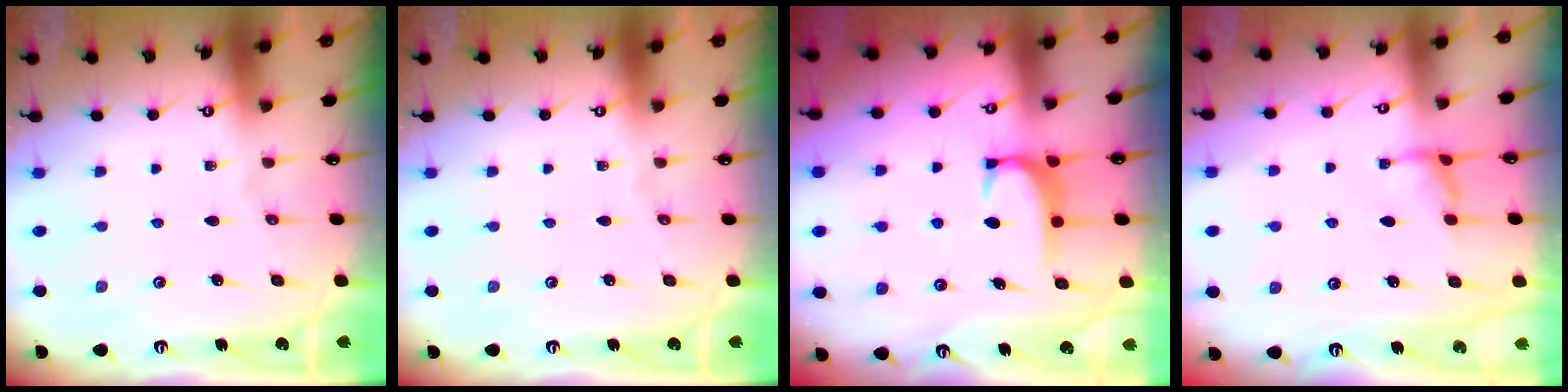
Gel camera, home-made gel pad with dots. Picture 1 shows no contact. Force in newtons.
{"total": 0.0}
{"total": 1.9, "press": 1.8, "slide": 0.4}
{"total": 1.8, "press": 1.7, "slide": 0.5}